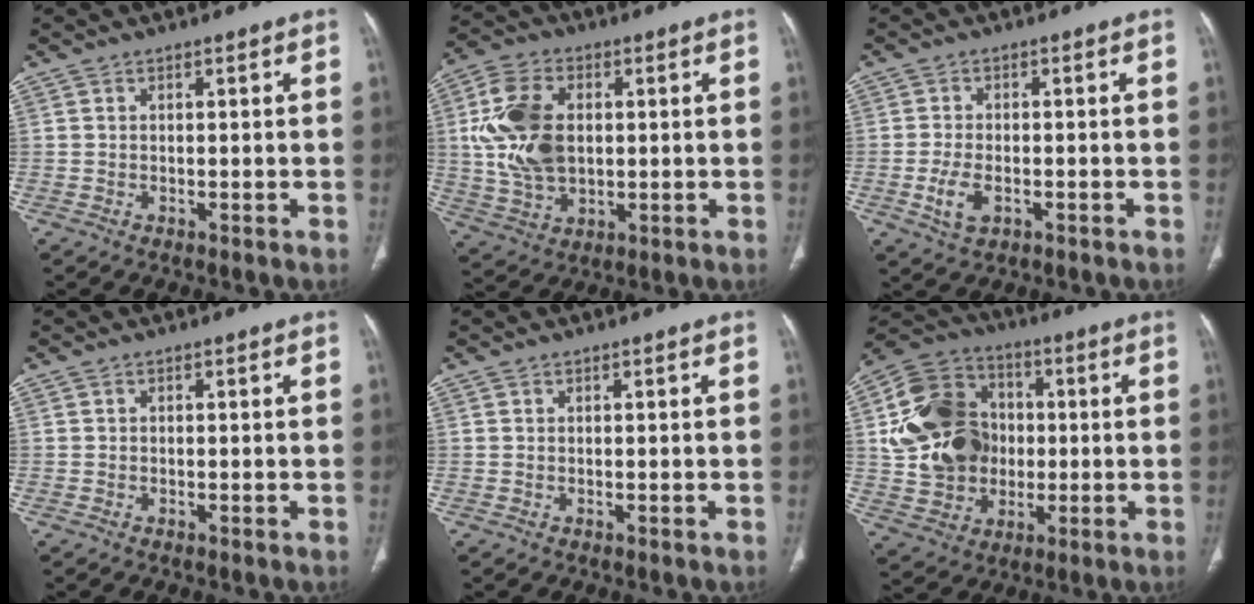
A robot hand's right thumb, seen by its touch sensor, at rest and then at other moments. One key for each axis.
{"total": 14.6, "fx": 1.7, "fy": 9.6, "fz": 10.9, "tx": -0.209, "ty": 0.003, "tz": 0.036}
{"total": 4.8, "fx": -1.6, "fy": 2.7, "fz": 3.7, "tx": -0.079, "ty": 0.003, "tz": -0.024}
{"total": 0.0}
{"total": 0.0}
{"total": 19.7, "fx": 1.0, "fy": 16.1, "fz": 11.4, "tx": -0.188, "ty": 0.020, "tz": 0.024}